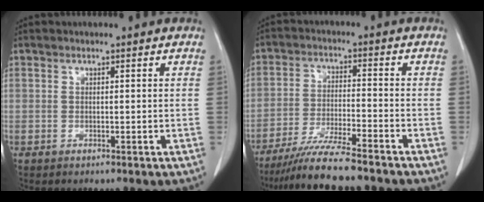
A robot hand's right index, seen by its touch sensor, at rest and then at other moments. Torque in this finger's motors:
{"motor_torque": [1.08, -1.05, 0.24, 0.15]}